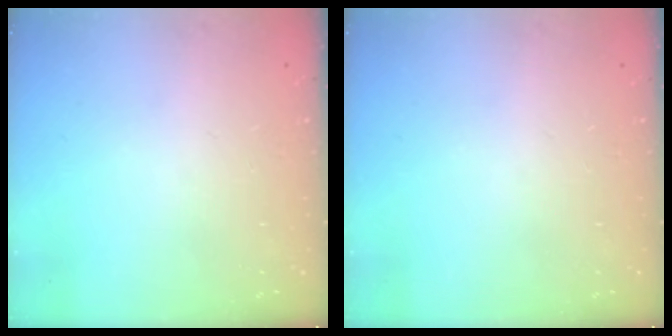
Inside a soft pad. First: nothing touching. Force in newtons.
{"total": 0.0}